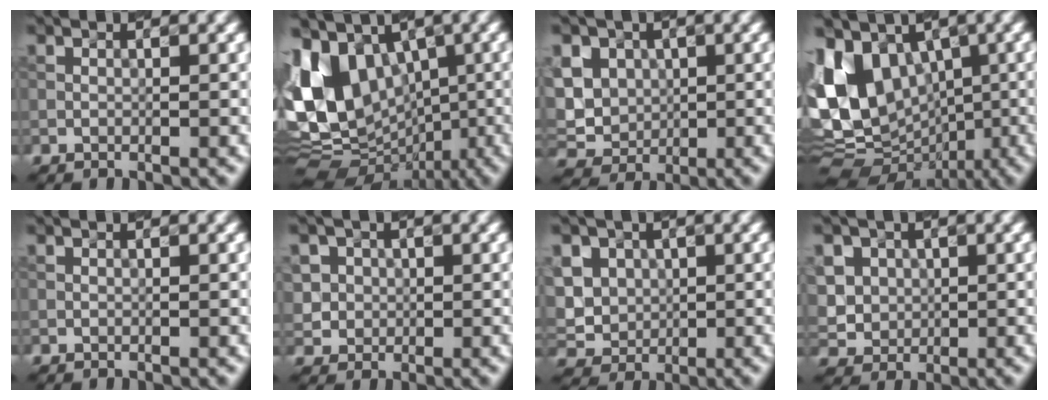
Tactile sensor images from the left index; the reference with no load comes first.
{"total": 14.0, "force": [0.9, 10.5, 9.2], "torque": [-0.197, 0.003, 0.013]}
{"total": 7.8, "force": [1.7, 6.5, 3.9], "torque": [-0.077, 0.024, 0.017]}
{"total": 12.5, "force": [1.0, 9.6, 8.0], "torque": [-0.167, 0.005, 0.011]}
{"total": 0.0}
{"total": 3.8, "force": [1.1, 3.5, 1.2], "torque": [-0.025, 0.008, 0.025]}
{"total": 6.1, "force": [1.4, 5.2, 2.9], "torque": [-0.068, 0.017, 0.021]}
{"total": 5.2, "force": [1.5, 4.5, 2.2], "torque": [-0.060, 0.011, 0.027]}